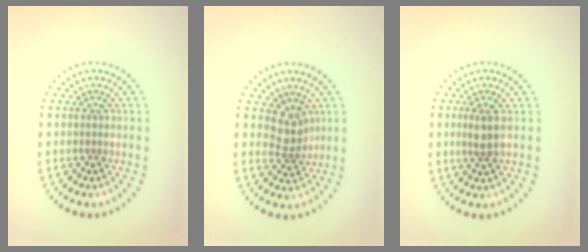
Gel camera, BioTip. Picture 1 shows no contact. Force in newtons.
{"total": 2.4, "press": 1.9, "slide": 1.6}
{"total": 1.9, "press": 1.8, "slide": 0.7}